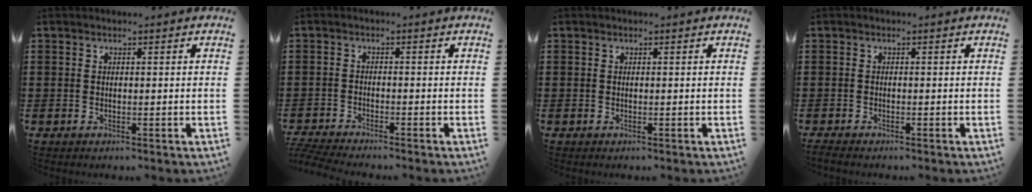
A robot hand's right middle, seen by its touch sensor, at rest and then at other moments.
{"total": 2.8, "force": [-2.8, 0.0, 0.6], "torque": [-0.025, -0.005, -0.062]}
{"total": 0.0}
{"total": 0.8, "force": [-0.8, 0.1, 0.2], "torque": [-0.005, -0.004, -0.014]}